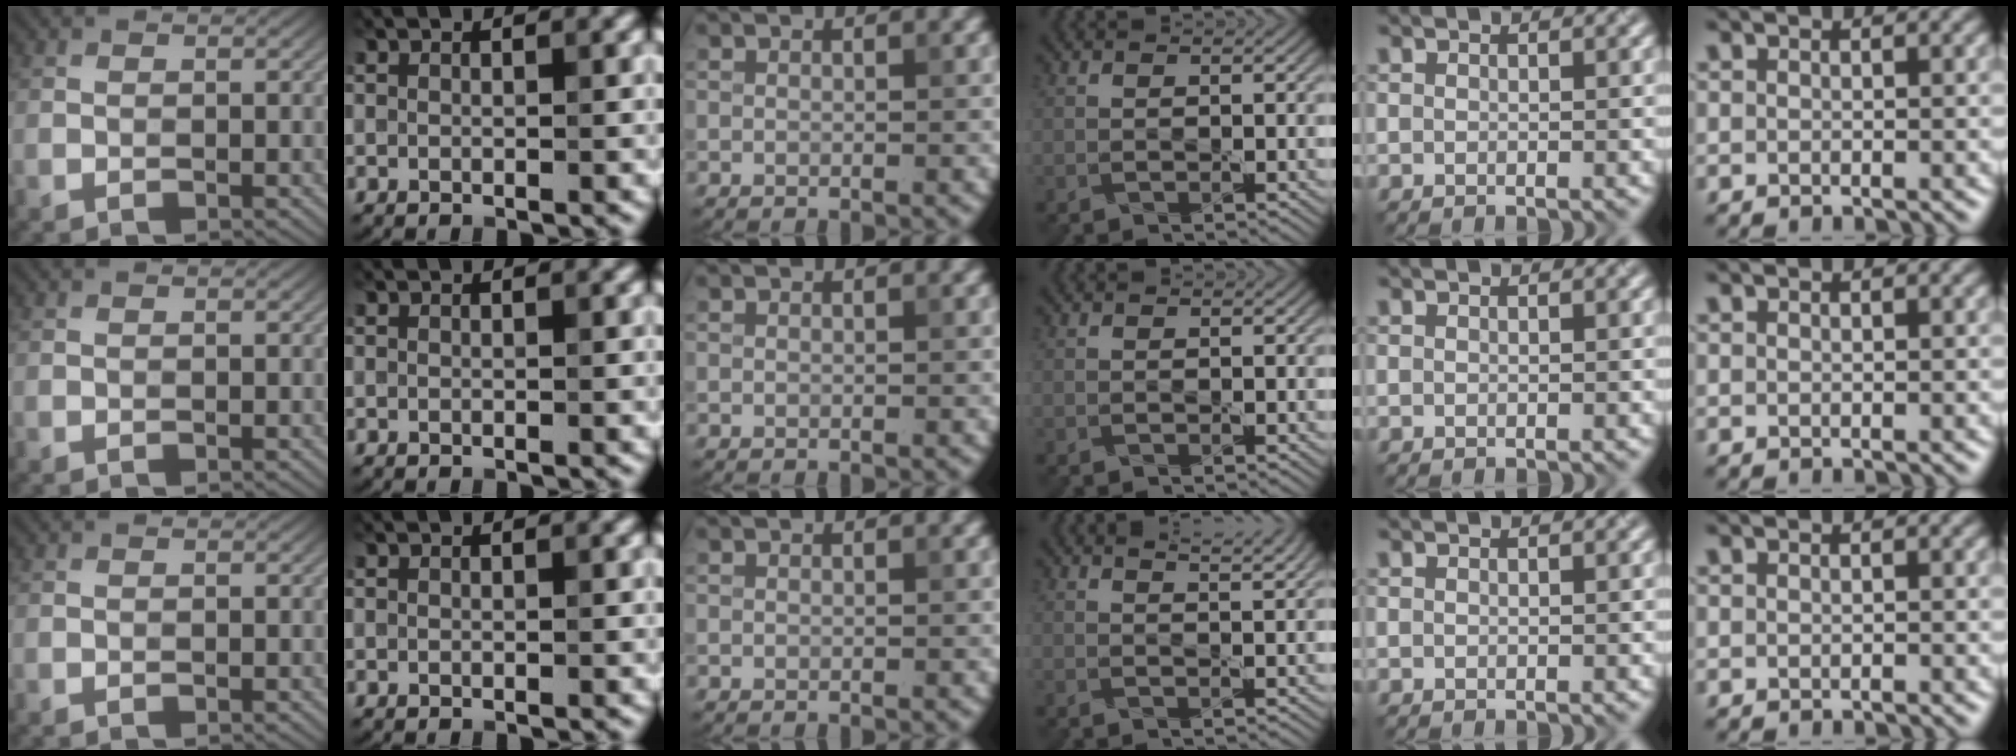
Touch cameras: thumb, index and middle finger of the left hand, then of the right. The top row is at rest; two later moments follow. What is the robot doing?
{"motion": "pour", "object": "sugar"}